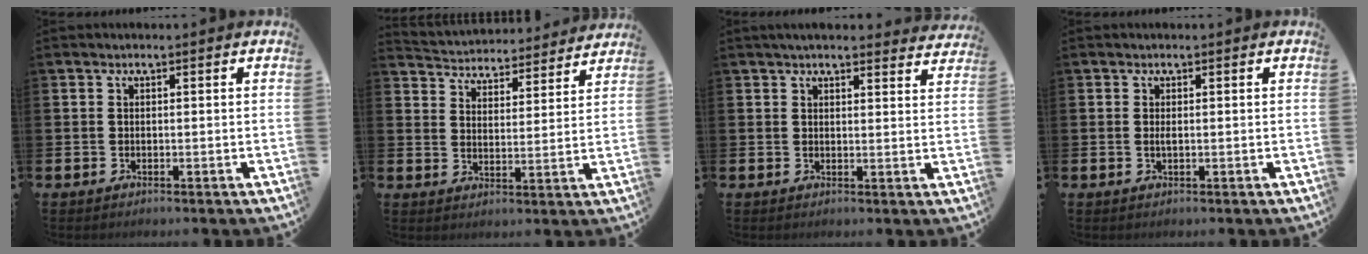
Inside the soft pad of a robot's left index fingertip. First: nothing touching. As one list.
[{"total": 4.5, "force": [4.4, 1.1, -0.2], "torque": [-0.013, -0.041, 0.072]}, {"total": 3.6, "force": [3.4, 0.5, 0.8], "torque": [-0.016, -0.015, 0.061]}, {"total": 0.6, "force": [0.0, 0.1, 0.6], "torque": [-0.006, -0.003, -0.001]}]